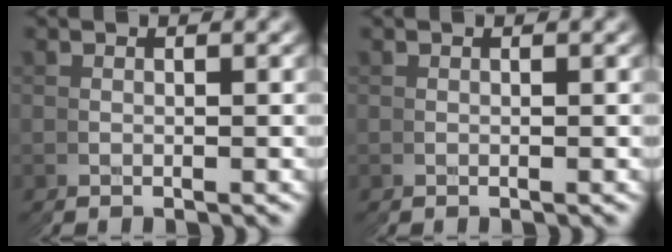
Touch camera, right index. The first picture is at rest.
{"total": 0.0}